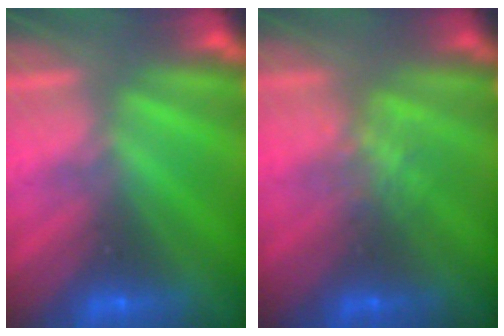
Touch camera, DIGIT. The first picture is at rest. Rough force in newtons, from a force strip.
{"total": 2.2}